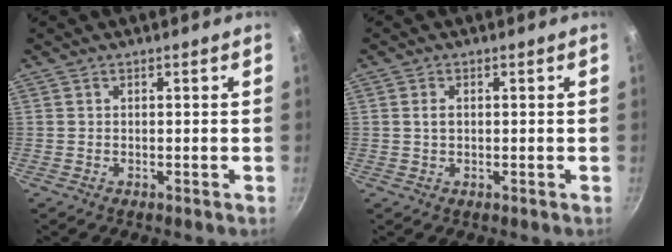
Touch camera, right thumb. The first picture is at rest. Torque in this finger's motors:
{"motor_torque": [-0.13, -0.07, 0.05, -0.16, 0.01]}